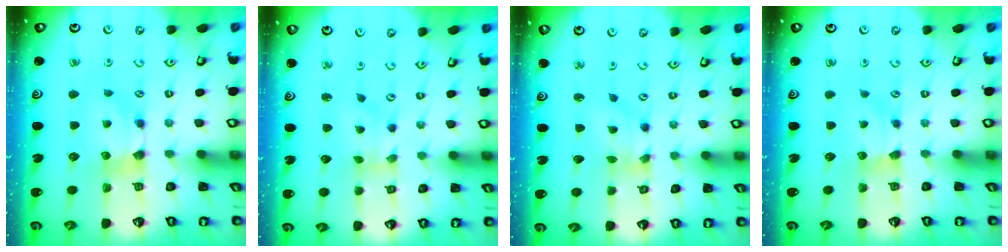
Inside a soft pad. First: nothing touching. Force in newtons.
{"total": 1.7, "press": 1.3, "slide": 1.1}
{"total": 2.2, "press": 1.7, "slide": 1.4}
{"total": 1.0, "press": 0.9, "slide": 0.3}